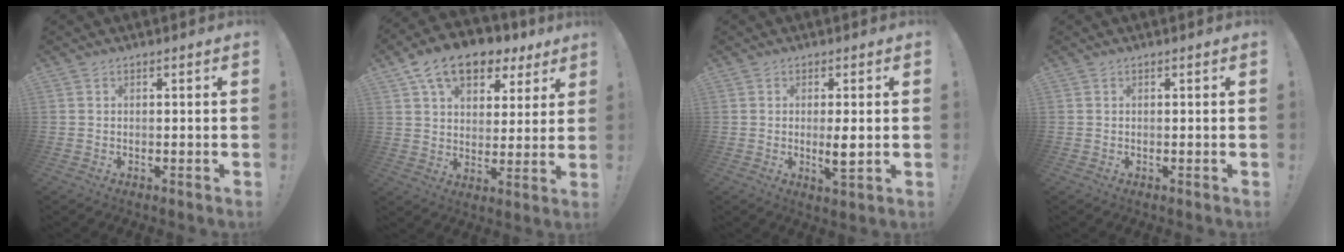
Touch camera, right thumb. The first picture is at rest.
{"total": 13.5, "force": [8.1, 8.1, 7.2], "torque": [-0.116, -0.040, 0.148]}
{"total": 4.3, "force": [0.2, 0.6, 4.2], "torque": [-0.063, -0.015, 0.001]}
{"total": 0.0}